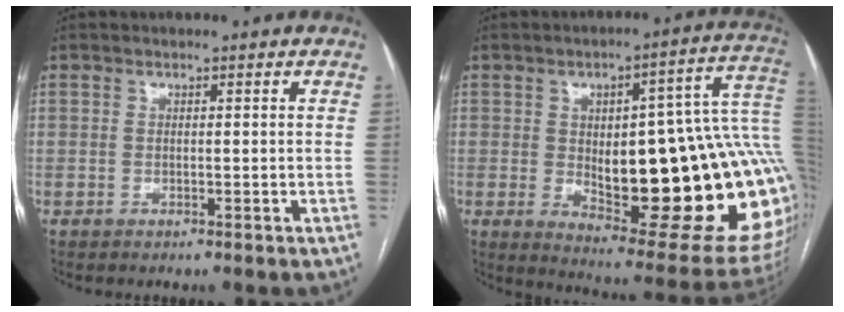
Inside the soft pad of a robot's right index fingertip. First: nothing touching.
{"total": 30.7, "force": [-0.7, 7.9, 29.7], "torque": [-0.302, 0.024, 0.010]}